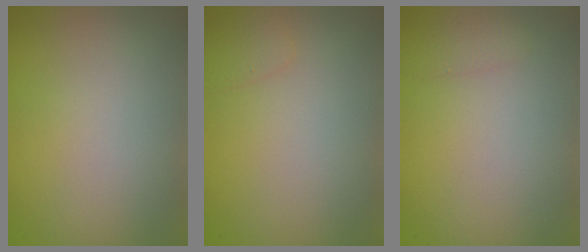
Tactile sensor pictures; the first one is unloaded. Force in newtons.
{"total": 1.0, "press": 1.0, "slide": 0.1}
{"total": 0.8, "press": 0.8, "slide": 0.0}